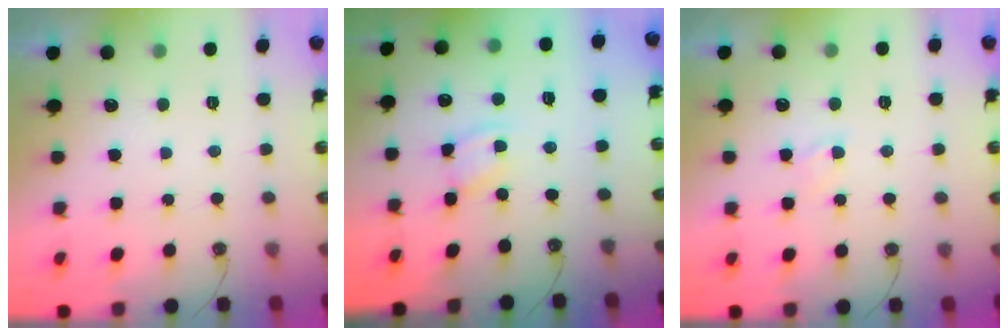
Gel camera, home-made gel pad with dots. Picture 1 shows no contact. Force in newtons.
{"total": 1.8, "press": 1.8, "slide": 0.3}
{"total": 2.7, "press": 2.7, "slide": 0.4}